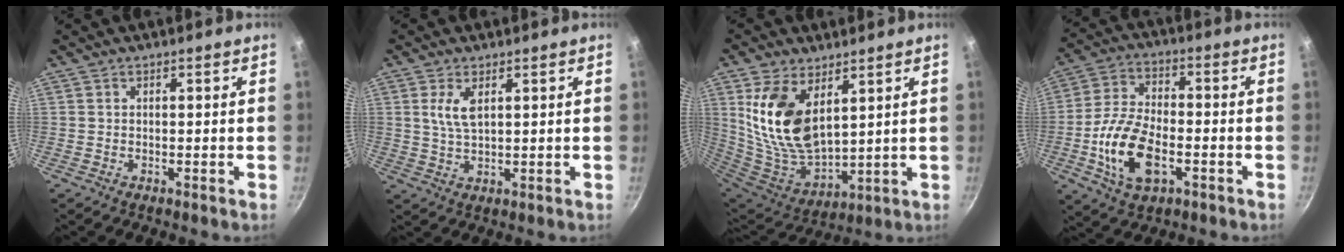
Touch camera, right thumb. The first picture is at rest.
{"total": 4.8, "force": [1.7, 2.1, 3.9], "torque": [-0.075, -0.009, 0.034]}
{"total": 17.0, "force": [6.2, 9.5, 12.7], "torque": [-0.240, -0.056, 0.135]}
{"total": 14.2, "force": [-4.1, 7.8, 11.1], "torque": [-0.209, 0.025, -0.079]}